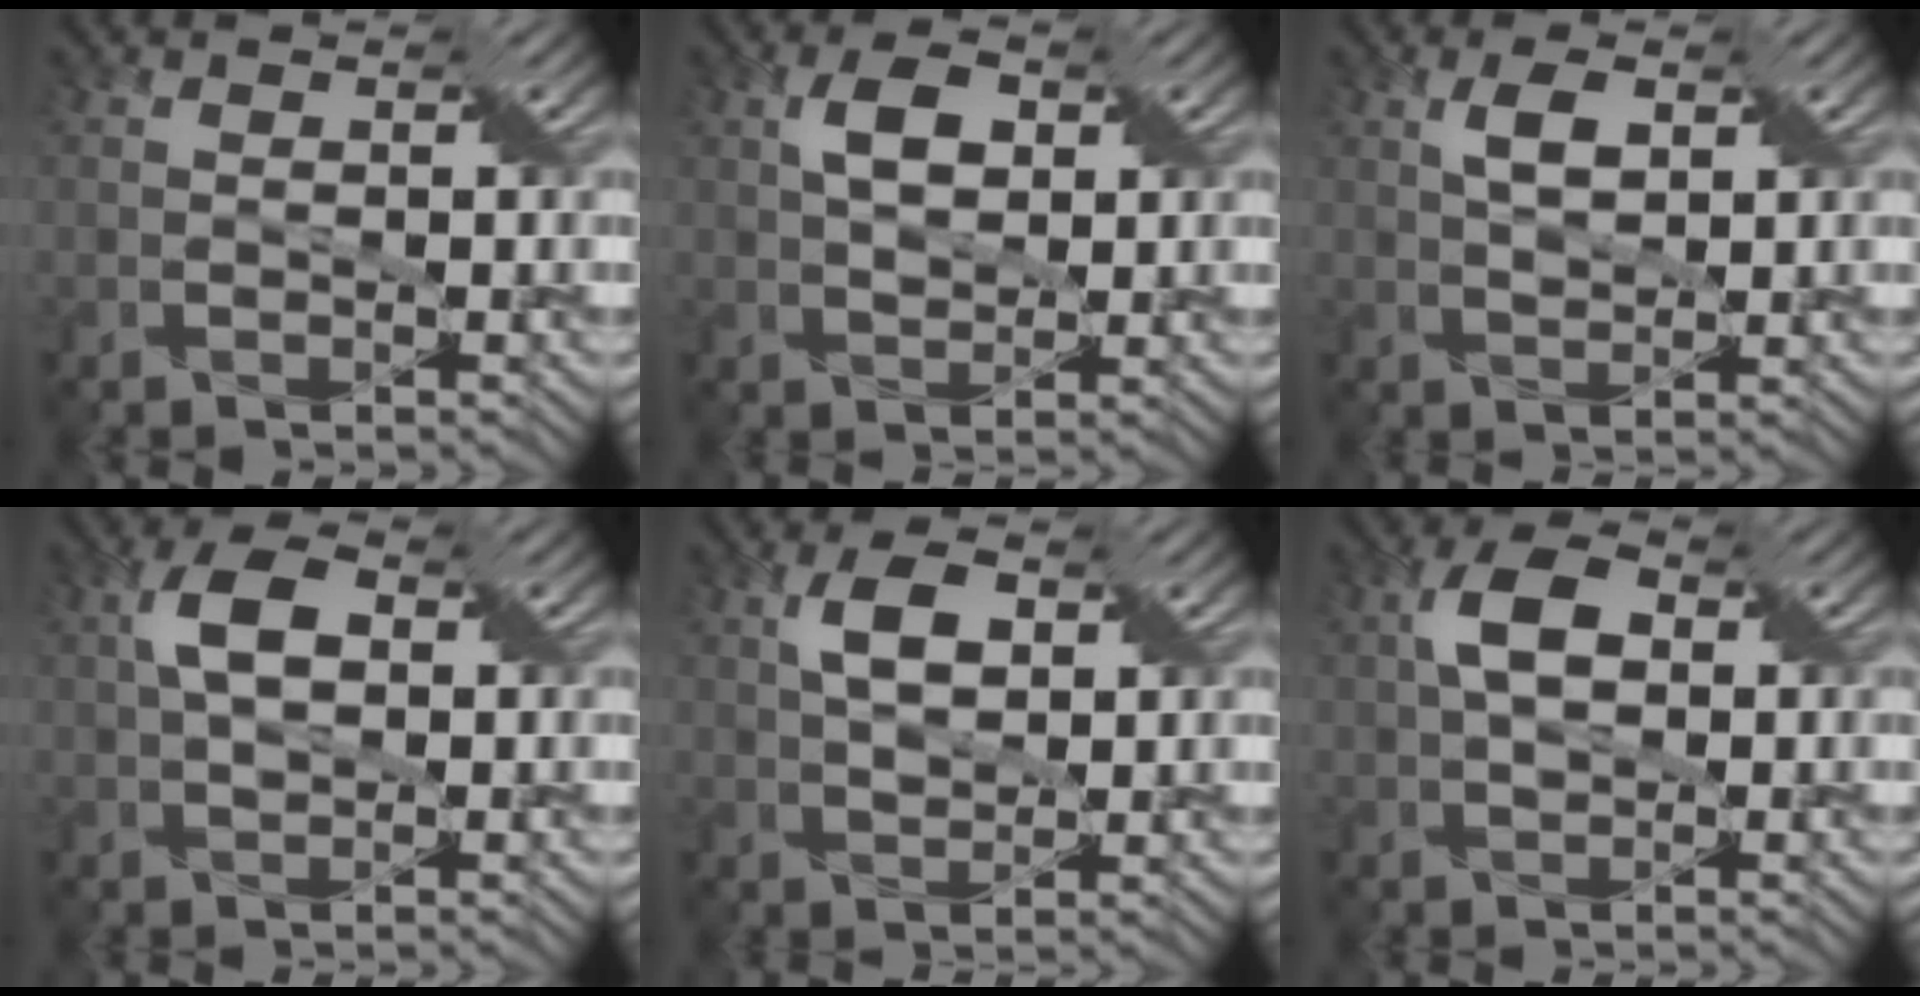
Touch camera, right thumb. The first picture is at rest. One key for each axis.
{"total": 4.1, "fx": 1.6, "fy": 2.2, "fz": 3.1, "tx": -0.060, "ty": 0.008, "tz": 0.026}
{"total": 3.0, "fx": 1.6, "fy": 0.9, "fz": 2.4, "tx": -0.051, "ty": 0.006, "tz": 0.030}
{"total": 5.8, "fx": 1.2, "fy": 3.1, "fz": 4.8, "tx": -0.096, "ty": 0.013, "tz": 0.015}
{"total": 4.6, "fx": 1.8, "fy": 2.1, "fz": 3.6, "tx": -0.070, "ty": 0.008, "tz": 0.032}
{"total": 5.9, "fx": 1.1, "fy": 3.3, "fz": 4.8, "tx": -0.097, "ty": 0.011, "tz": 0.013}